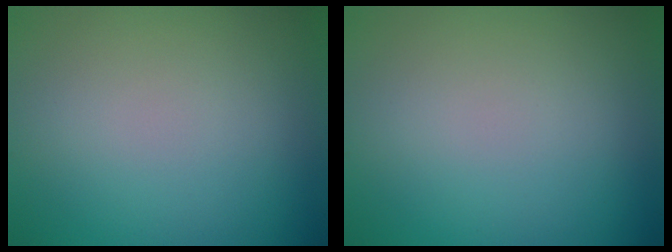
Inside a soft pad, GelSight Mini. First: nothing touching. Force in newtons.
{"total": 0.0}